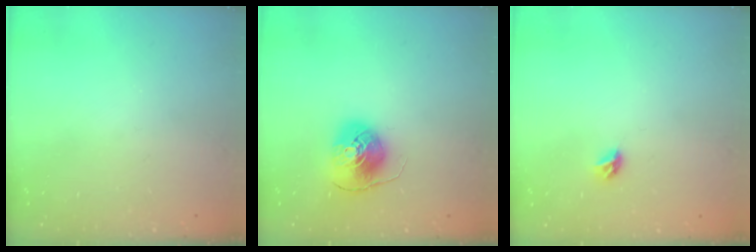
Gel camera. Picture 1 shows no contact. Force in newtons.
{"total": 8.1, "press": 8.1, "slide": 0.6}
{"total": 4.5, "press": 4.4, "slide": 0.9}